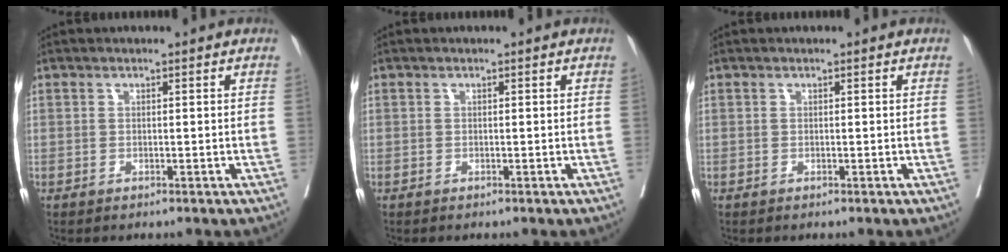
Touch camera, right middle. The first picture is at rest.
{"total": 0.0}
{"total": 0.0}